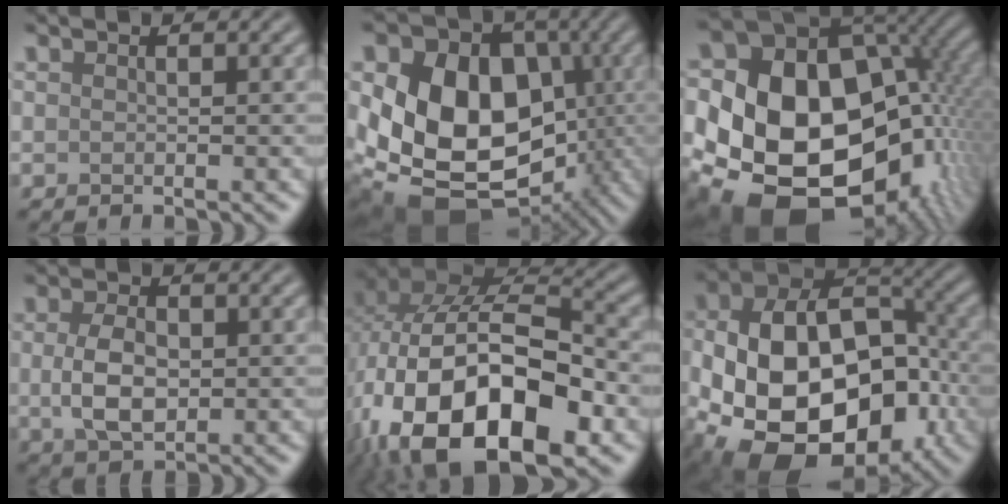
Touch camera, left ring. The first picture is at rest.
{"total": 16.3, "force": [-1.2, 12.6, 10.3], "torque": [-0.153, 0.003, -0.034]}
{"total": 21.8, "force": [-3.8, 16.1, 14.2], "torque": [-0.239, -0.015, -0.061]}
{"total": 4.4, "force": [0.0, 2.7, 3.4], "torque": [-0.072, -0.001, 0.000]}
{"total": 18.0, "force": [-6.3, 9.9, 13.6], "torque": [-0.247, -0.018, -0.099]}
{"total": 17.9, "force": [-4.4, 11.9, 12.6], "torque": [-0.200, -0.024, -0.055]}